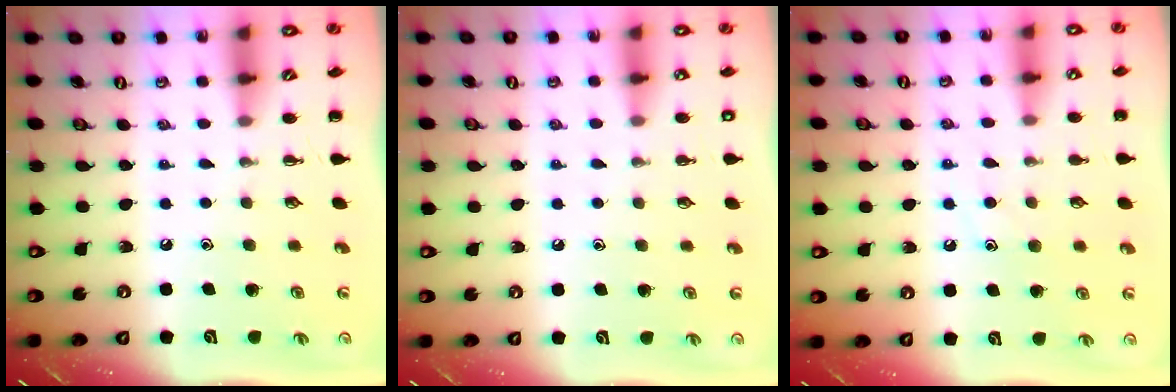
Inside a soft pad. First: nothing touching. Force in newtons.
{"total": 1.8, "press": 1.8, "slide": 0.3}
{"total": 8.4, "press": 8.4, "slide": 1.2}